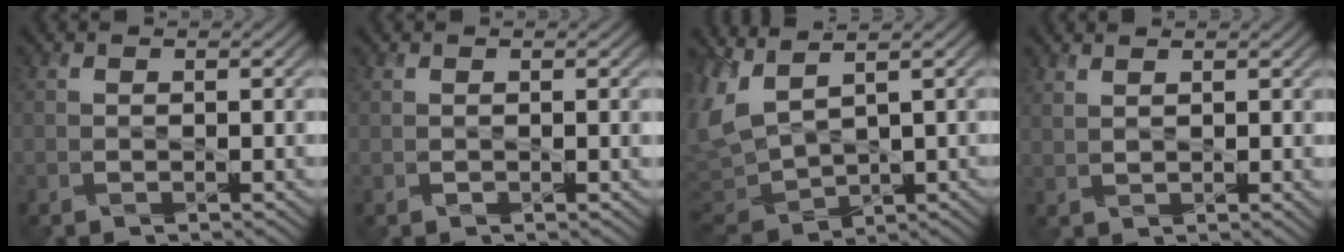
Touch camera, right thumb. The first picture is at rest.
{"total": 0.7, "force": [0.2, 0.1, 0.6], "torque": [-0.012, -0.004, 0.007]}
{"total": 7.5, "force": [1.3, 3.4, 6.6], "torque": [-0.192, -0.014, 0.028]}
{"total": 1.9, "force": [1.4, 0.6, 1.1], "torque": [-0.023, -0.006, 0.035]}